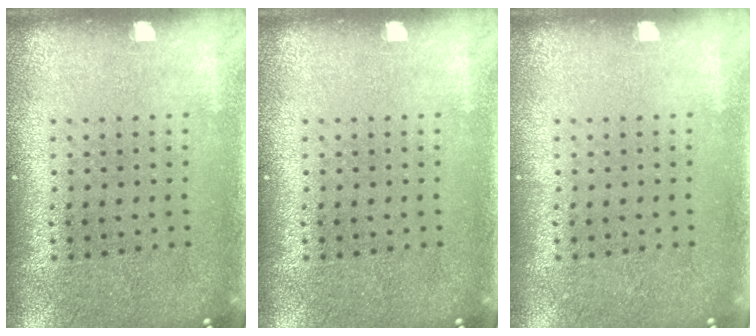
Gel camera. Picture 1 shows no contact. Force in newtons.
{"total": 0.0}
{"total": 0.0}